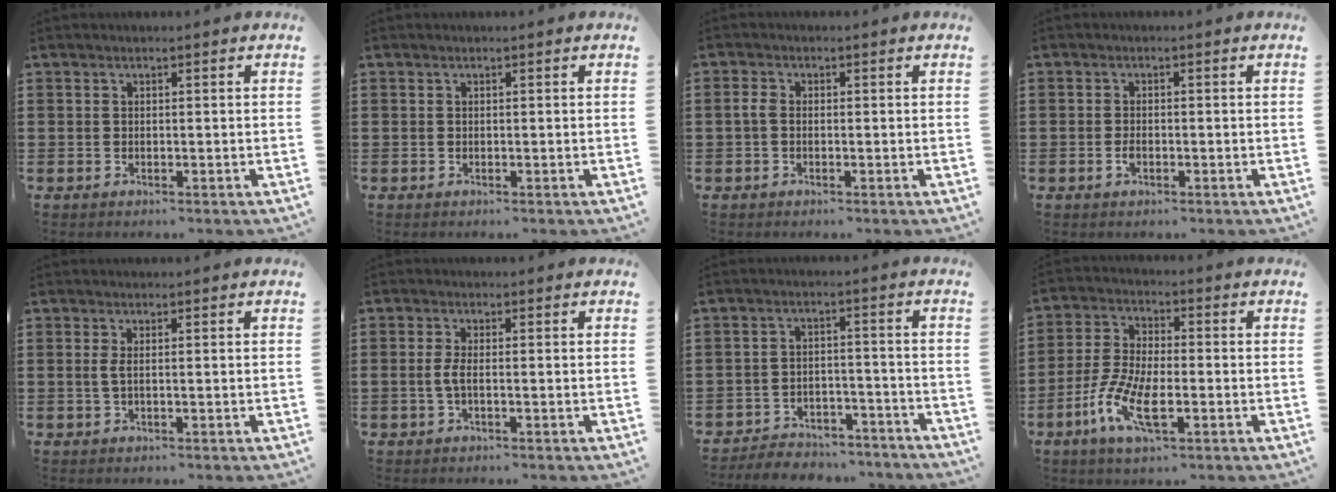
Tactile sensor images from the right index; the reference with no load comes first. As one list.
[{"total": 0.0}, {"total": 1.6, "force": [-0.4, 0.9, 1.2], "torque": [-0.040, -0.005, -0.013]}, {"total": 1.4, "force": [-0.6, 0.6, 1.1], "torque": [-0.031, -0.005, -0.012]}, {"total": 1.5, "force": [0.0, 0.2, 1.5], "torque": [-0.037, -0.005, -0.003]}, {"total": 2.3, "force": [-0.6, 0.4, 2.2], "torque": [-0.064, -0.010, -0.018]}, {"total": 4.6, "force": [-4.4, 1.0, 0.3], "torque": [-0.007, 0.010, -0.091]}, {"total": 8.8, "force": [-3.6, 2.9, 7.5], "torque": [-0.183, -0.016, -0.072]}]